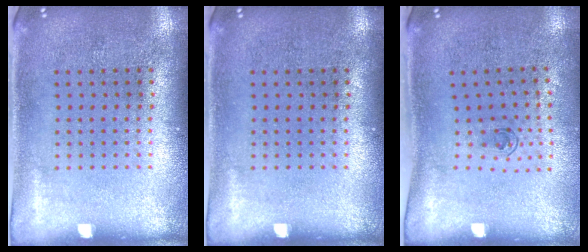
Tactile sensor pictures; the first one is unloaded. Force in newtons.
{"total": 0.0}
{"total": 0.6, "press": 0.3, "slide": 0.6}